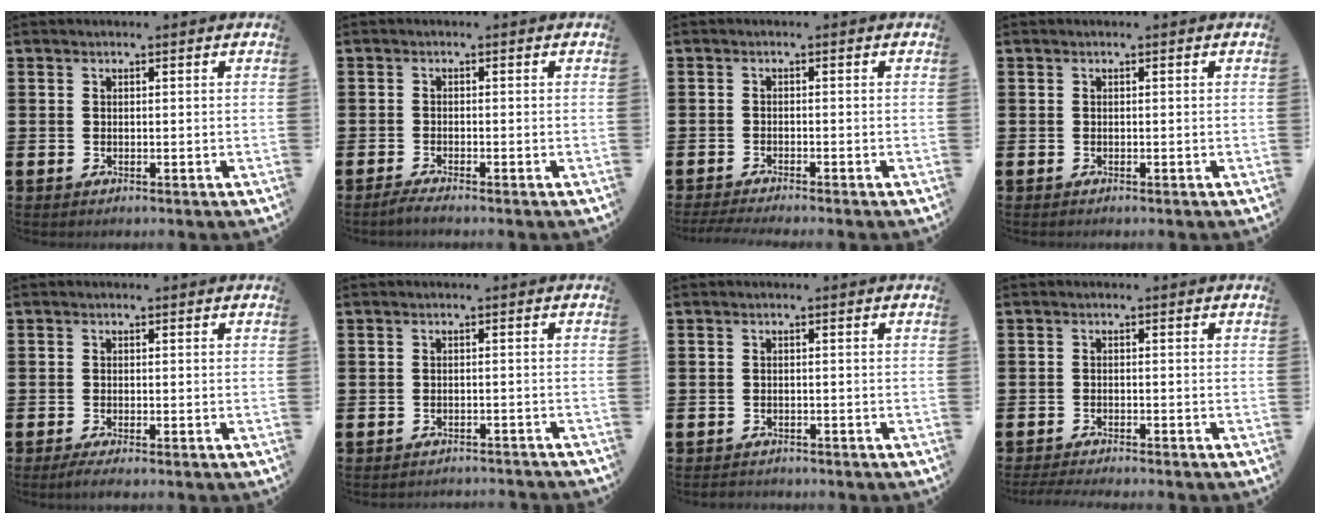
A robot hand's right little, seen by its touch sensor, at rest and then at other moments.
{"total": 1.1, "force": [-0.8, 0.0, 0.8], "torque": [-0.012, -0.003, -0.015]}
{"total": 1.3, "force": [-1.2, -0.1, 0.5], "torque": [-0.007, 0.000, -0.023]}
{"total": 0.0}
{"total": 1.1, "force": [-0.6, 0.1, 0.9], "torque": [-0.014, -0.003, -0.012]}
{"total": 1.2, "force": [-1.1, -0.1, -0.1], "torque": [-0.001, 0.003, -0.024]}
{"total": 0.6, "force": [-0.6, 0.1, -0.1], "torque": [0.000, 0.000, -0.013]}
{"total": 1.4, "force": [-1.4, -0.1, 0.4], "torque": [-0.006, 0.001, -0.027]}